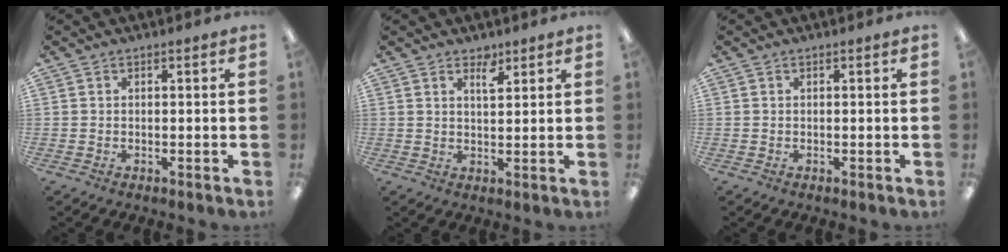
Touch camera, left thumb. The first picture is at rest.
{"total": 3.3, "force": [2.4, 1.3, 1.8], "torque": [-0.024, -0.008, 0.041]}
{"total": 0.0}